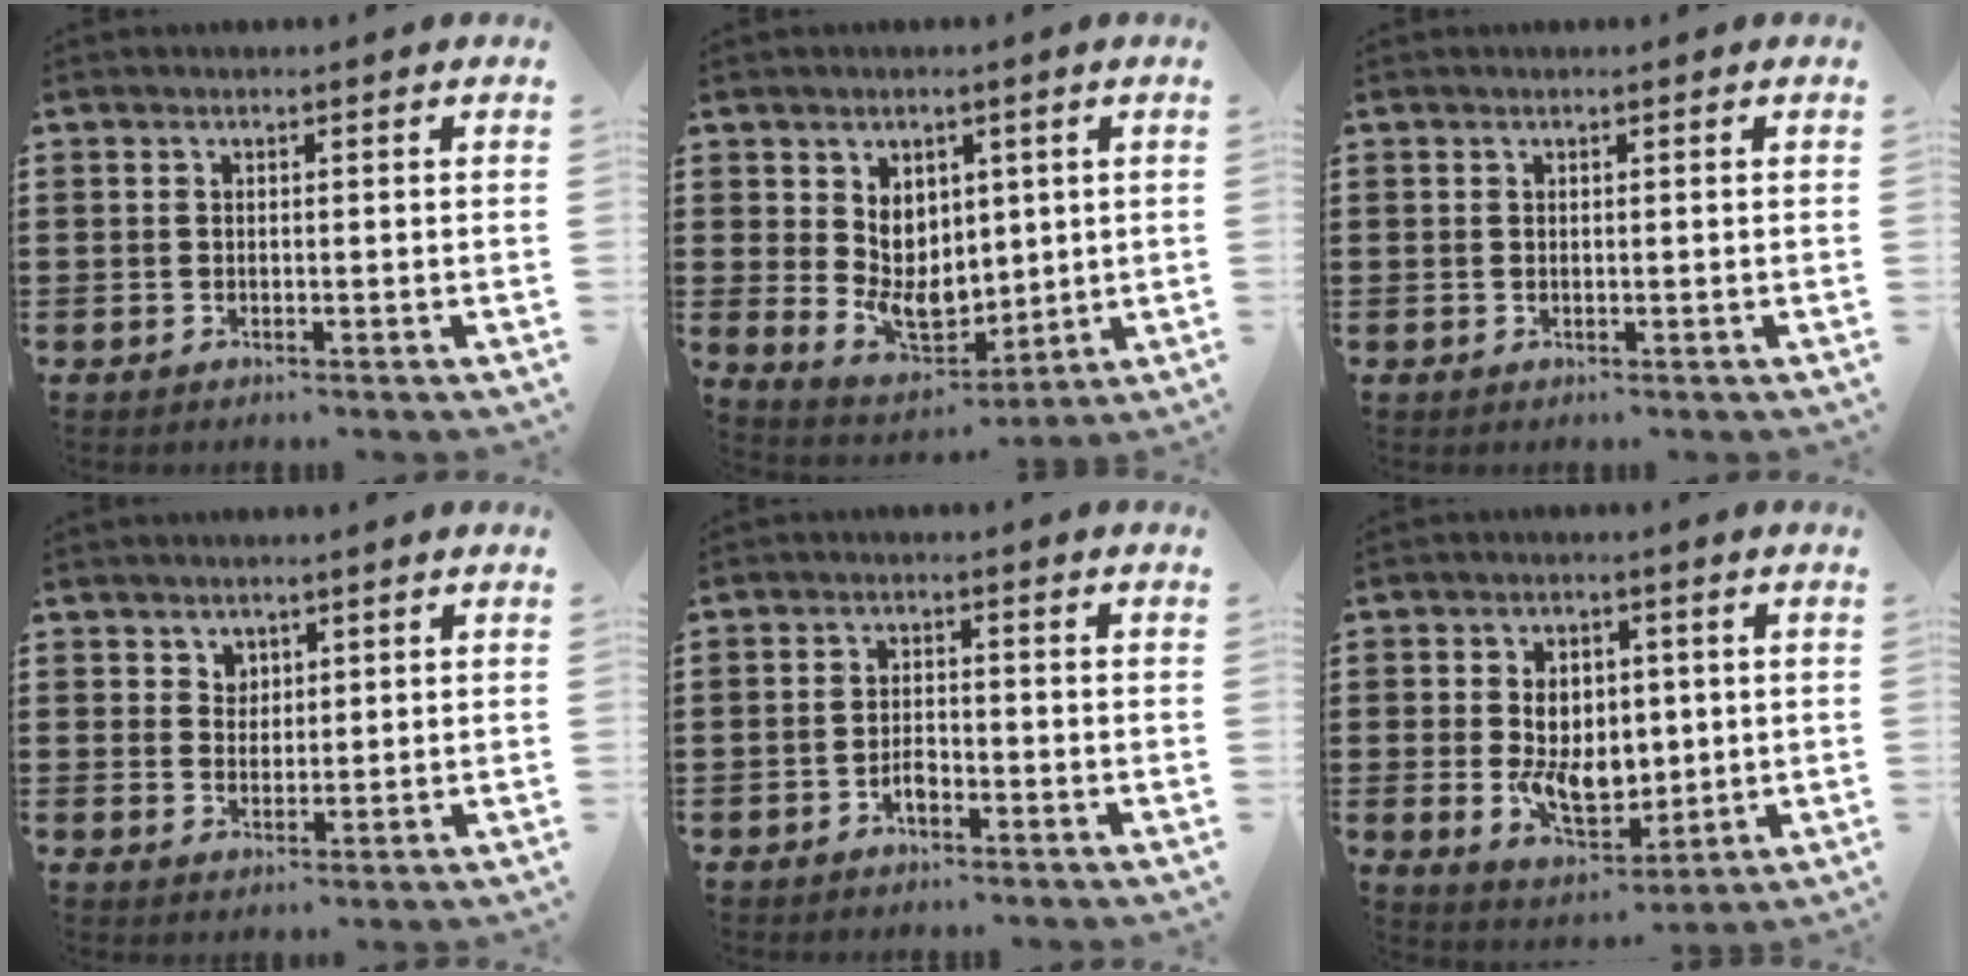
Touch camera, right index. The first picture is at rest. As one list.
[{"total": 6.9, "force": [1.5, 5.4, 4.0], "torque": [-0.077, 0.001, 0.029]}, {"total": 0.0}, {"total": 2.3, "force": [1.6, 1.6, 0.1], "torque": [-0.009, 0.007, 0.031]}, {"total": 2.2, "force": [-1.4, 1.0, 1.3], "torque": [-0.027, 0.006, -0.029]}, {"total": 7.8, "force": [0.1, 5.2, 5.8], "torque": [-0.106, -0.001, -0.004]}]